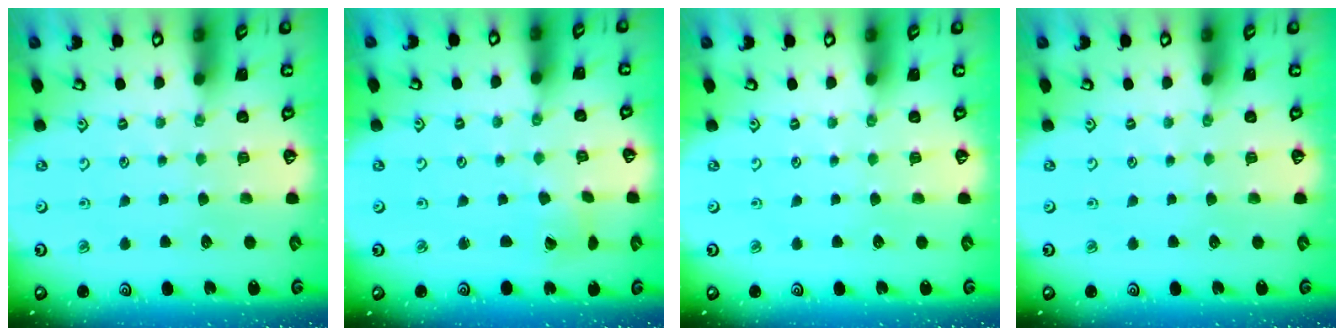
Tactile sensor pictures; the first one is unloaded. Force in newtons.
{"total": 2.9, "press": 2.9, "slide": 0.2}
{"total": 0.0}
{"total": 0.0}